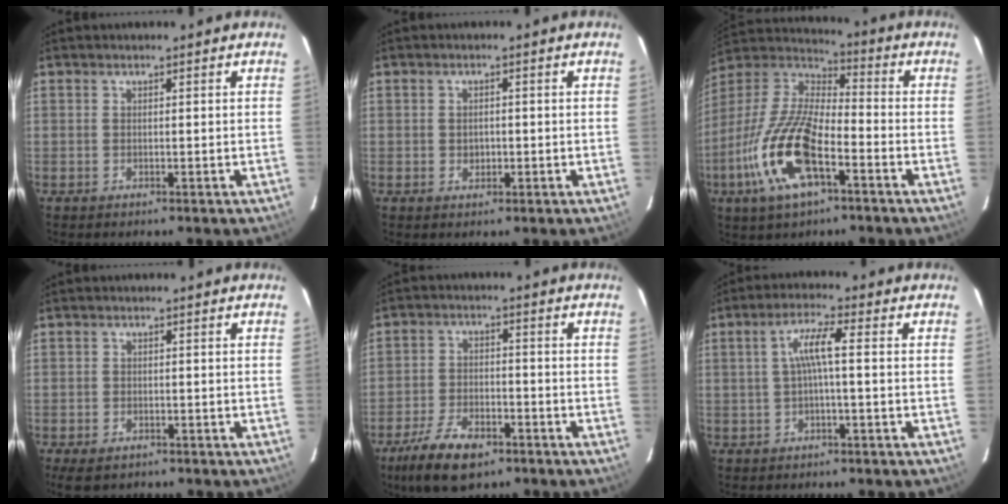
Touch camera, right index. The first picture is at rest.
{"total": 1.8, "force": [-0.3, 1.5, 1.0], "torque": [-0.015, 0.003, -0.004]}
{"total": 18.6, "force": [-7.9, 7.0, 15.3], "torque": [-0.324, -0.020, -0.159]}
{"total": 4.7, "force": [-3.3, 2.5, 2.1], "torque": [-0.053, -0.012, -0.053]}
{"total": 11.4, "force": [-7.5, 5.2, 6.9], "torque": [-0.163, -0.014, -0.135]}
{"total": 4.7, "force": [-0.2, 0.2, 4.7], "torque": [-0.093, 0.007, -0.001]}